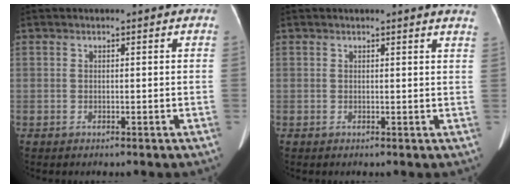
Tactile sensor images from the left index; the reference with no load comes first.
{"total": 3.1, "force": [2.9, -0.4, 1.0], "torque": [-0.014, -0.011, 0.014]}